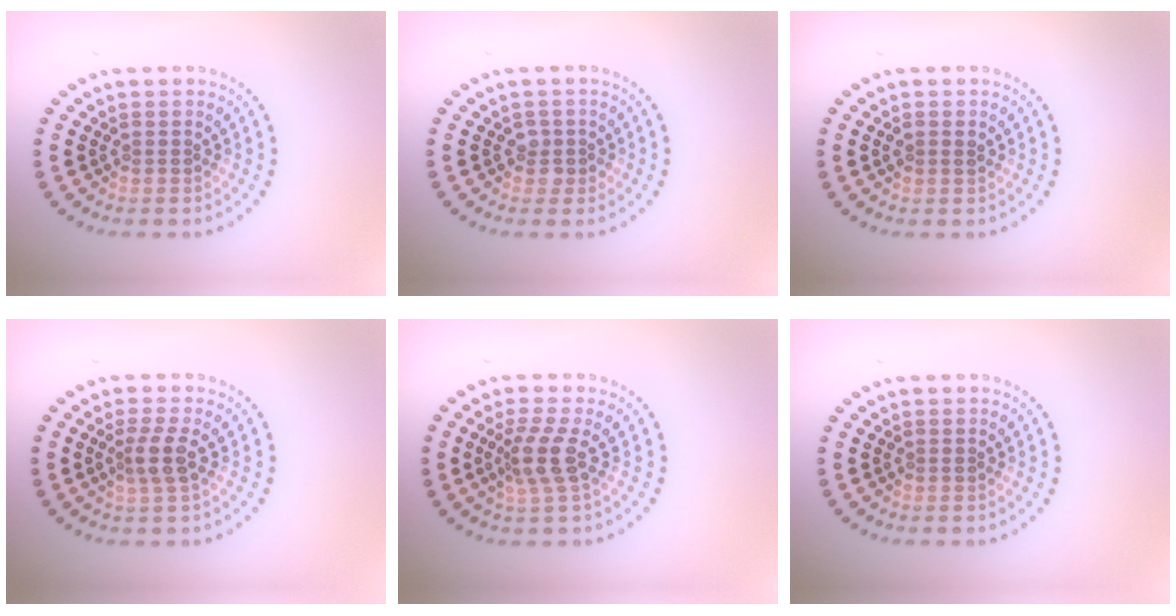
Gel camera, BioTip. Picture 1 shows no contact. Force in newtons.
{"total": 1.2, "press": 1.1, "slide": 0.4}
{"total": 0.7, "press": 0.7, "slide": 0.1}
{"total": 2.3, "press": 1.8, "slide": 1.3}
{"total": 2.8, "press": 2.1, "slide": 1.8}
{"total": 0.0}